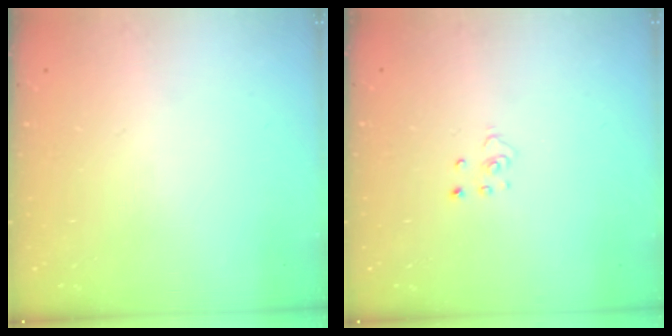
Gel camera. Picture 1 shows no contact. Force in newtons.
{"total": 2.3, "press": 2.3, "slide": 0.2}